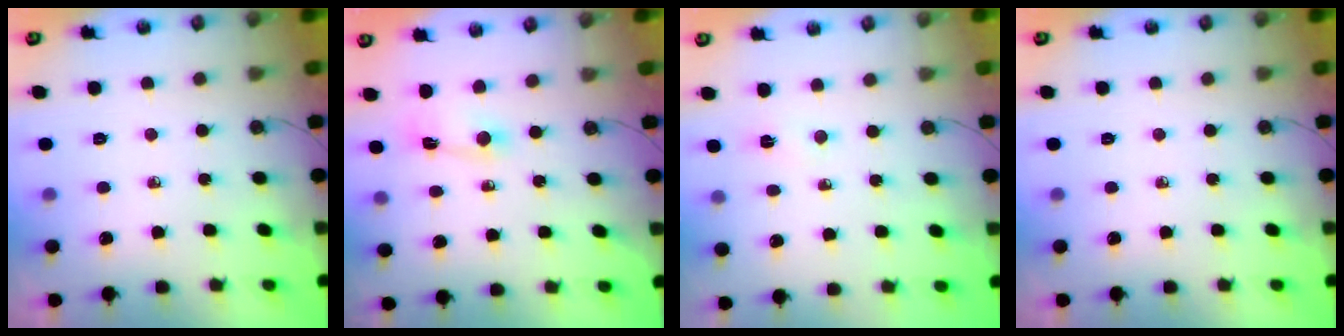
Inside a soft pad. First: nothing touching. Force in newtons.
{"total": 2.4, "press": 2.4, "slide": 0.3}
{"total": 2.9, "press": 1.4, "slide": 2.6}
{"total": 0.0}